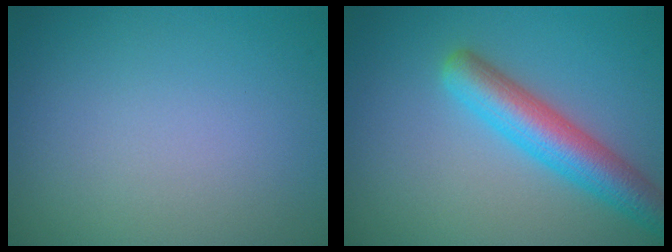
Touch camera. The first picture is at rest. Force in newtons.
{"total": 5.1, "press": 5.1, "slide": 0.3}